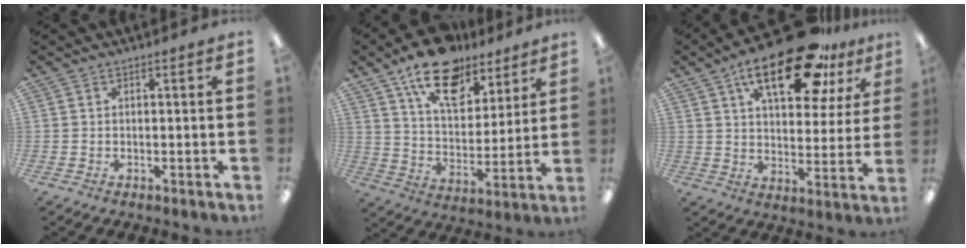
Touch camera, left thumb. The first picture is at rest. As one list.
[{"total": 17.4, "force": [12.1, 8.9, 8.8], "torque": [-0.139, -0.064, 0.212]}, {"total": 22.1, "force": [13.0, 9.3, 15.3], "torque": [-0.230, -0.056, 0.209]}]